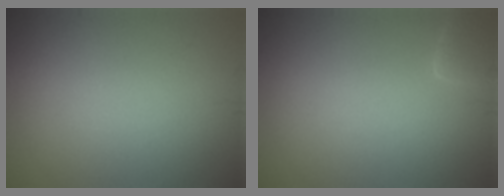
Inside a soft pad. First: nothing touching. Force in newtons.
{"total": 1.6, "press": 1.6, "slide": 0.1}